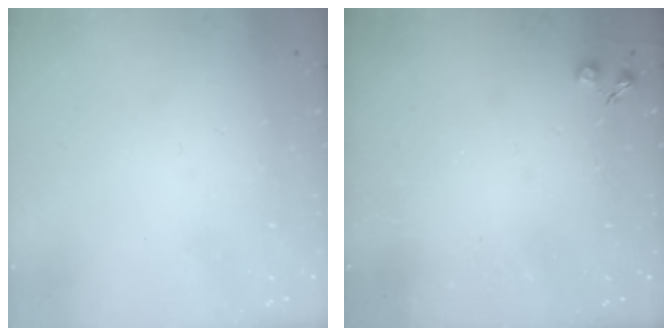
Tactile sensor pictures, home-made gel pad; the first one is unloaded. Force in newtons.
{"total": 2.3, "press": 2.3, "slide": 0.4}